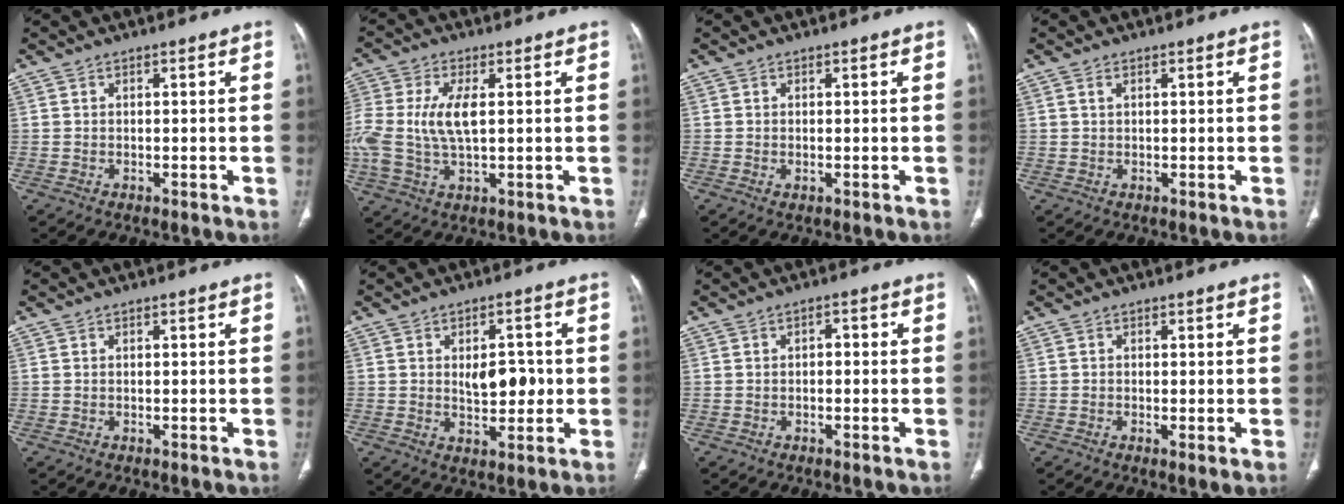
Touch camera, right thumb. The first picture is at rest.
{"total": 12.6, "force": [0.9, 6.2, 10.9], "torque": [-0.268, -0.001, 0.022]}
{"total": 0.7, "force": [-0.2, 0.4, 0.6], "torque": [-0.013, -0.001, 0.000]}
{"total": 0.9, "force": [0.4, 0.5, 0.6], "torque": [-0.015, 0.004, 0.009]}
{"total": 0.0}
{"total": 7.1, "force": [0.3, 4.1, 5.8], "torque": [-0.061, -0.001, 0.011]}
{"total": 1.7, "force": [-0.2, 1.2, 1.3], "torque": [-0.011, 0.008, -0.008]}
{"total": 1.4, "force": [-0.3, 0.2, 1.4], "torque": [-0.033, -0.008, -0.007]}